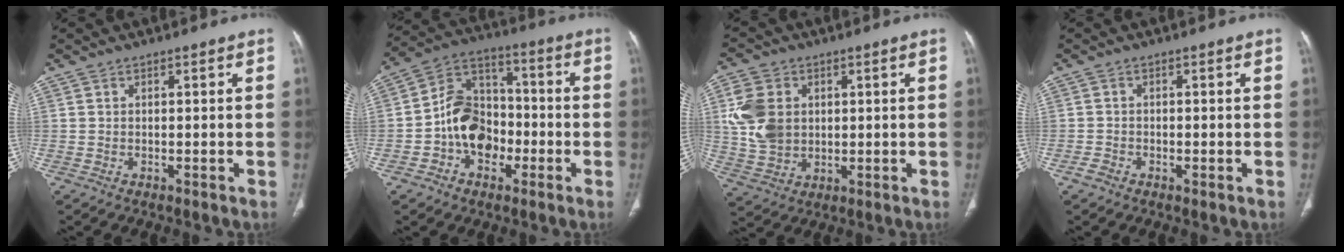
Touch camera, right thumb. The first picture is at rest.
{"total": 12.9, "force": [-3.3, 9.9, 7.6], "torque": [-0.096, 0.047, -0.067]}
{"total": 11.0, "force": [2.0, 8.5, 6.7], "torque": [-0.122, -0.004, 0.044]}
{"total": 1.6, "force": [-0.9, 1.0, 1.0], "torque": [-0.016, 0.002, -0.019]}